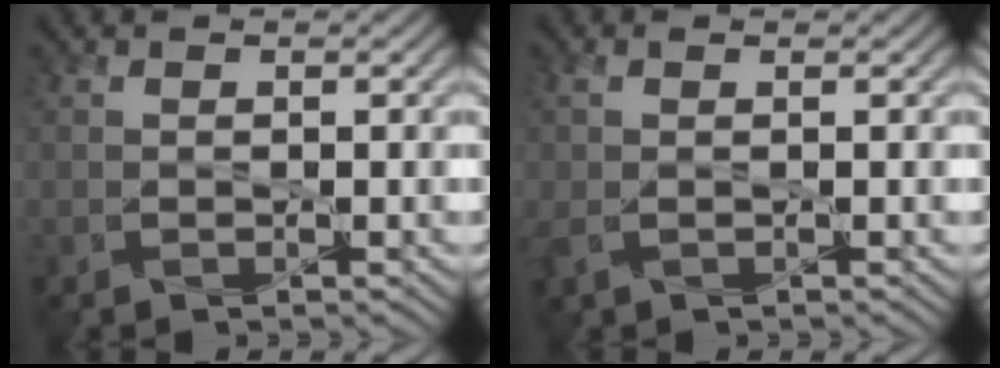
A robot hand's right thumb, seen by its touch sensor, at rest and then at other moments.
{"total": 2.8, "force": [-0.1, 1.8, 2.2], "torque": [-0.072, -0.003, -0.006]}